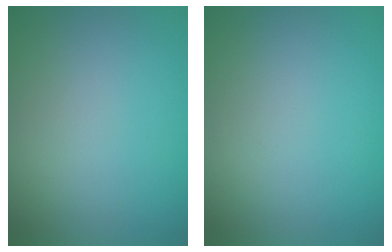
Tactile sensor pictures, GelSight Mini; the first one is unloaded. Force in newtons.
{"total": 0.0}